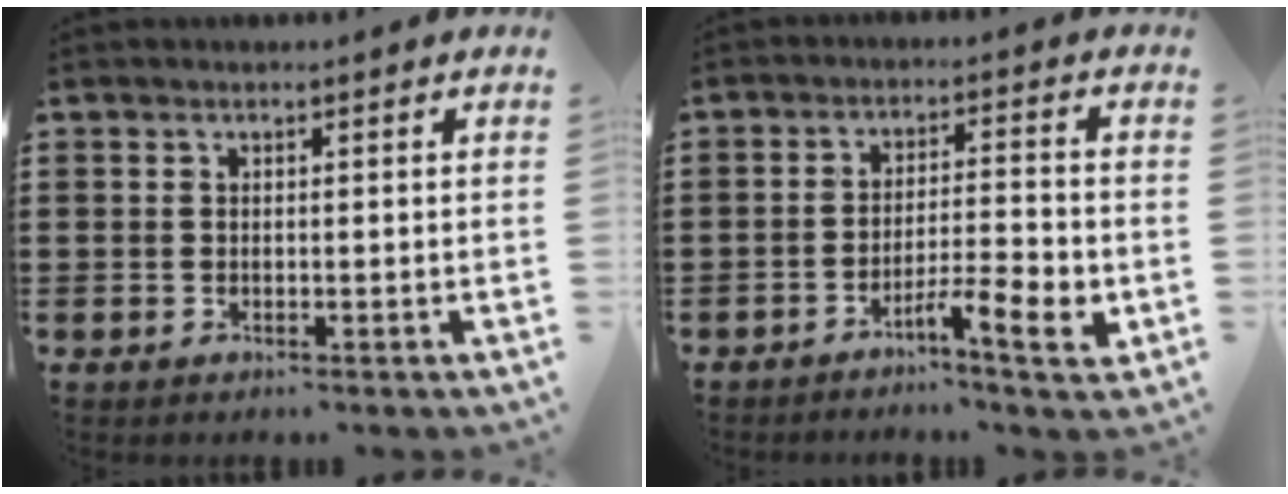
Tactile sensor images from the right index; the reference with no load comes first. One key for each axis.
{"total": 6.5, "fx": -4.1, "fy": 0.6, "fz": 5.1, "tx": -0.078, "ty": -0.001, "tz": -0.071}